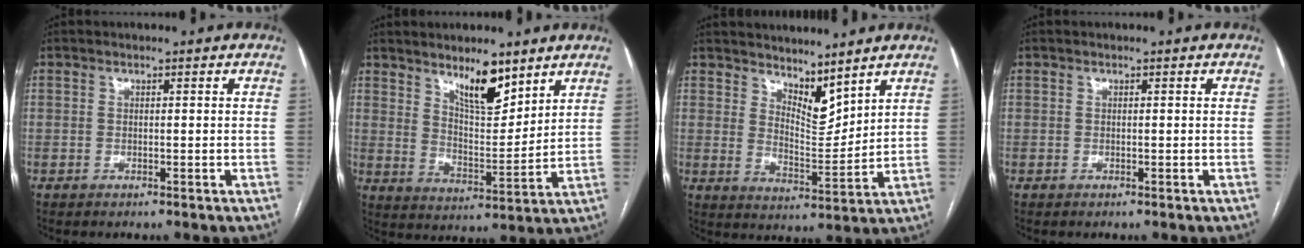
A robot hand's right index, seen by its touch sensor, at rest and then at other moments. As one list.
[{"total": 8.8, "force": [6.3, 2.4, 5.6], "torque": [-0.098, -0.011, 0.114]}, {"total": 7.3, "force": [6.3, 2.0, 3.1], "torque": [-0.055, -0.012, 0.121]}, {"total": 0.0}]